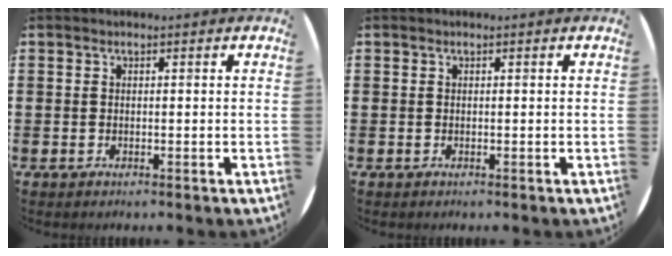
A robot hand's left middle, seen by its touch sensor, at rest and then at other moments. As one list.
[{"total": 0.0}]